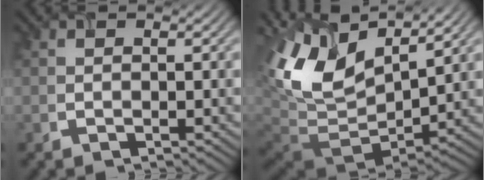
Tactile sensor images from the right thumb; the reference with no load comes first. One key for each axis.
{"total": 13.1, "fx": 3.7, "fy": 7.6, "fz": 10.0, "tx": -0.218, "ty": 0.003, "tz": 0.073}